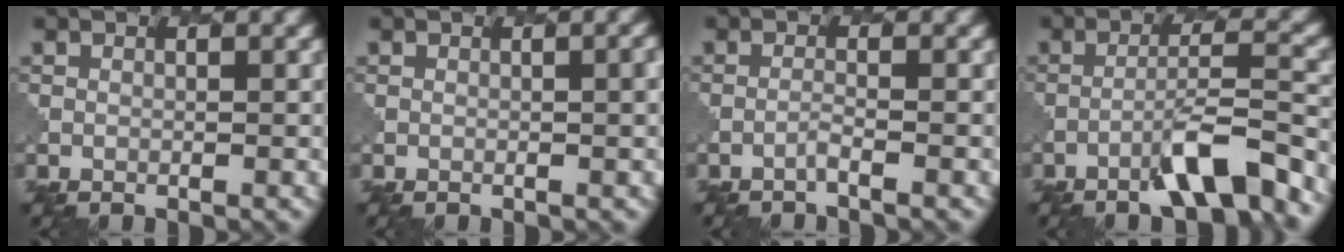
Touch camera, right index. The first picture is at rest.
{"total": 2.0, "force": [0.2, 0.7, 1.9], "torque": [-0.010, 0.005, 0.000]}
{"total": 0.7, "force": [-0.5, 0.0, 0.6], "torque": [-0.003, 0.005, -0.017]}
{"total": 5.4, "force": [-3.4, 0.7, 4.1], "torque": [-0.067, 0.011, -0.056]}